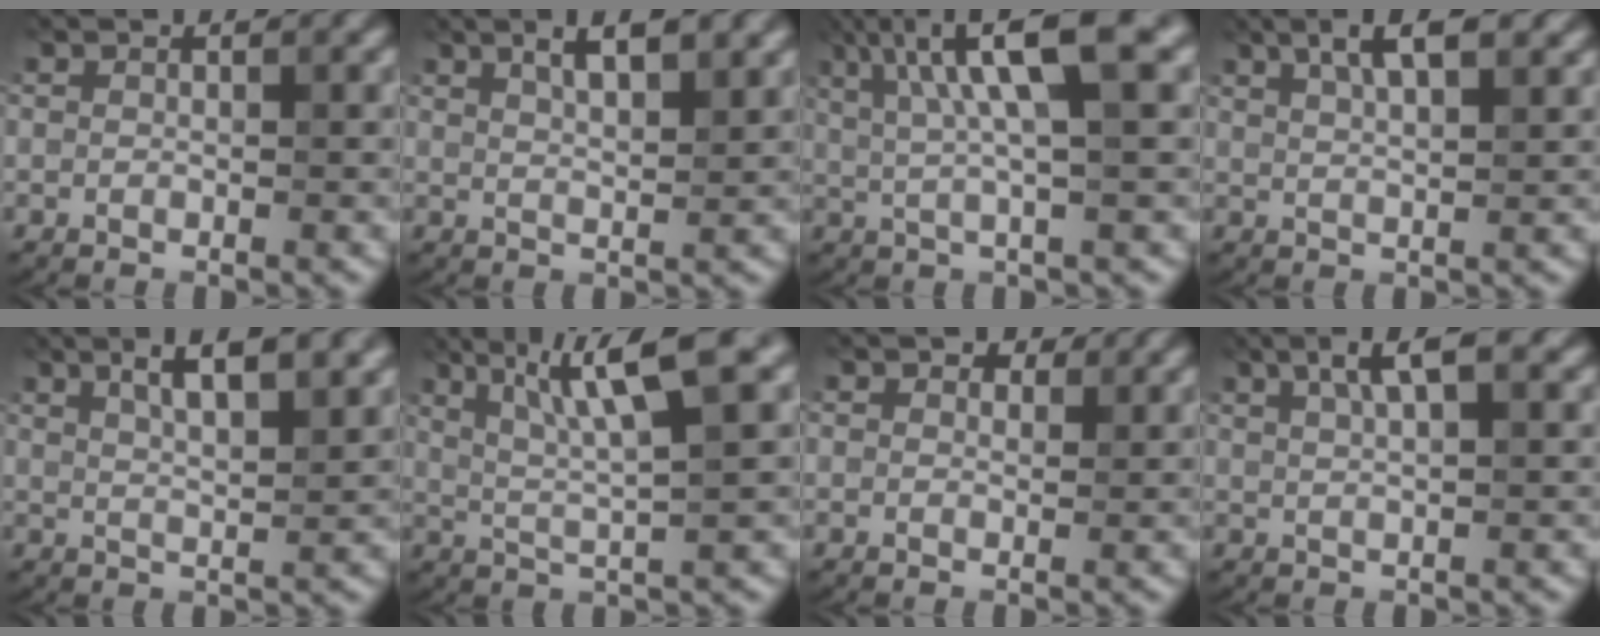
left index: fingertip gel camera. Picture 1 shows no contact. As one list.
[{"total": 5.3, "force": [2.9, 1.8, 4.0], "torque": [-0.044, 0.025, 0.030]}, {"total": 8.7, "force": [2.9, 1.7, 8.0], "torque": [-0.140, 0.015, 0.054]}, {"total": 6.1, "force": [3.4, 2.1, 4.6], "torque": [-0.064, 0.029, 0.036]}, {"total": 6.6, "force": [3.6, 2.0, 5.2], "torque": [-0.064, 0.028, 0.041]}, {"total": 7.8, "force": [3.1, 1.2, 7.1], "torque": [-0.123, 0.017, 0.060]}, {"total": 2.3, "force": [1.7, 1.2, 1.0], "torque": [-0.013, -0.003, 0.026]}, {"total": 4.1, "force": [2.0, 1.0, 3.5], "torque": [-0.062, 0.010, 0.034]}]